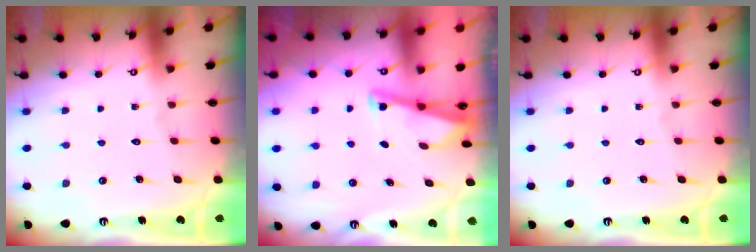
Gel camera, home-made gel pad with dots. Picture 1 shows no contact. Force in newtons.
{"total": 2.9, "press": 2.9, "slide": 0.3}
{"total": 0.0}